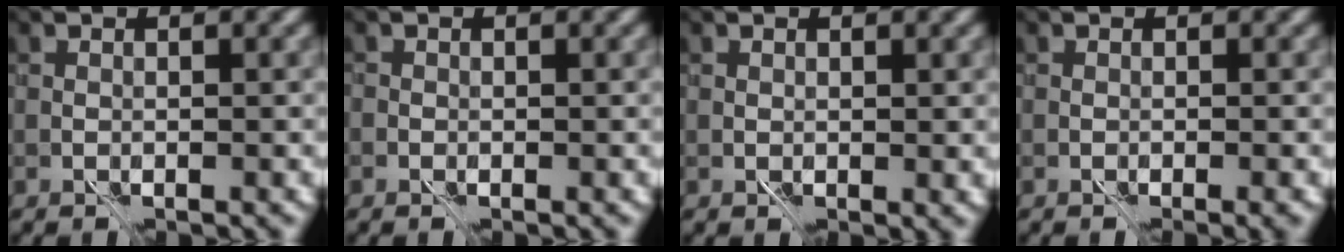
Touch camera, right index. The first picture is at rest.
{"total": 0.6, "force": [-0.2, 0.5, 0.1], "torque": [0.001, -0.004, -0.007]}
{"total": 0.7, "force": [0.4, 0.3, 0.4], "torque": [-0.005, -0.001, 0.009]}
{"total": 0.9, "force": [-0.6, 0.2, 0.7], "torque": [-0.012, -0.004, -0.009]}